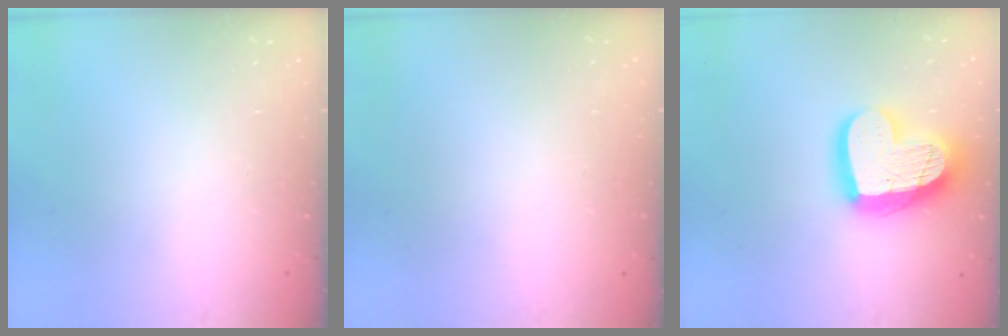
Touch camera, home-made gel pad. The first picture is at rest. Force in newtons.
{"total": 0.0}
{"total": 19.1, "press": 19.0, "slide": 2.0}